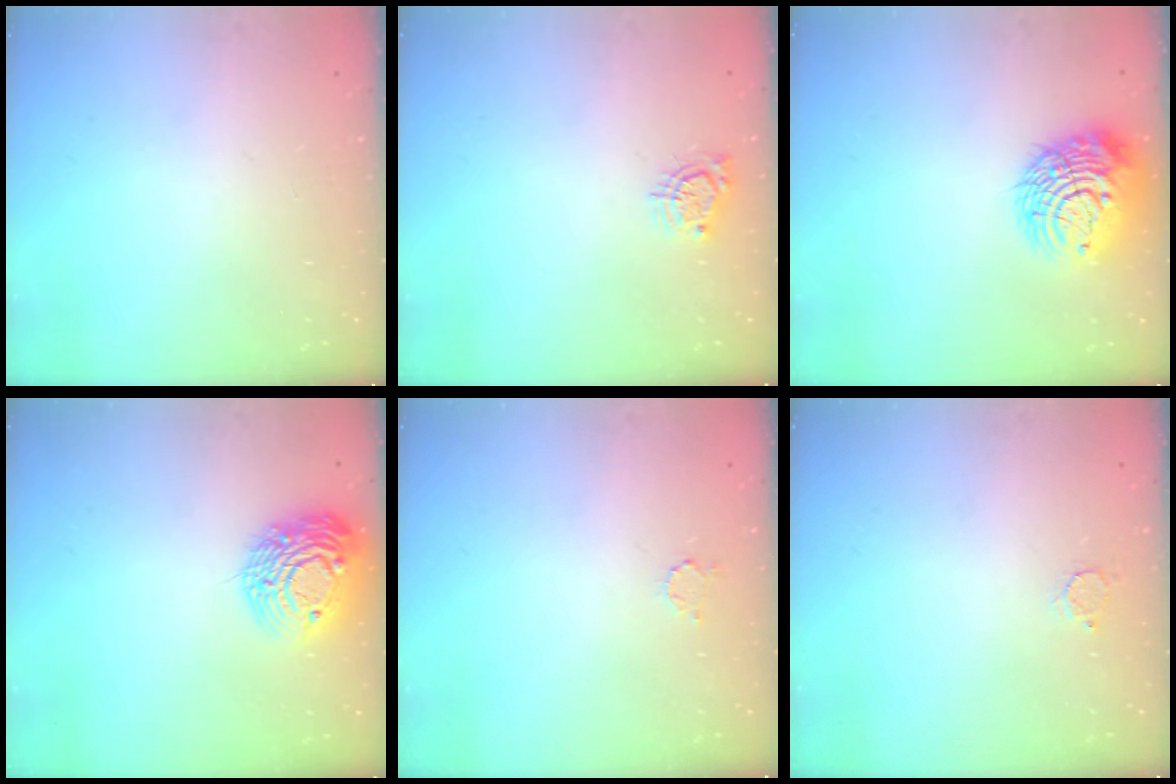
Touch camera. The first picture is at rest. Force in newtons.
{"total": 5.2, "press": 5.1, "slide": 0.5}
{"total": 13.6, "press": 13.5, "slide": 1.7}
{"total": 14.6, "press": 14.6, "slide": 1.1}
{"total": 2.3, "press": 2.3, "slide": 0.3}
{"total": 2.3, "press": 2.3, "slide": 0.2}